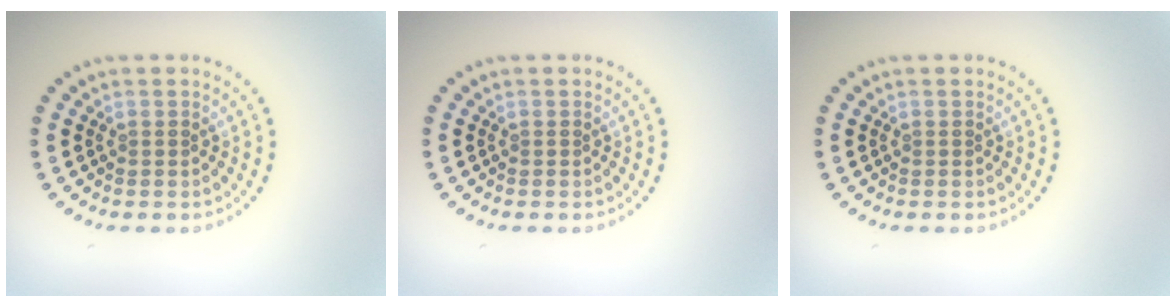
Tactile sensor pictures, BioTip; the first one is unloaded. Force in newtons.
{"total": 0.0}
{"total": 0.0}